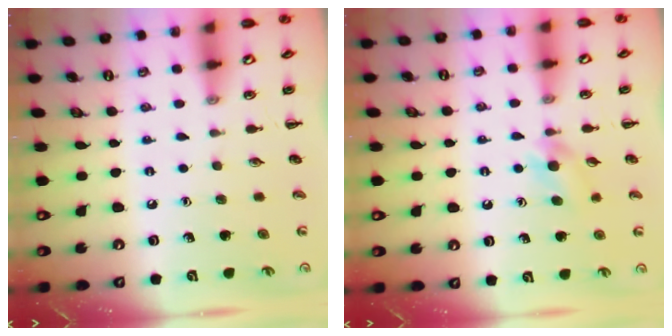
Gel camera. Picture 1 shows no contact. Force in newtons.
{"total": 5.5, "press": 5.0, "slide": 2.2}